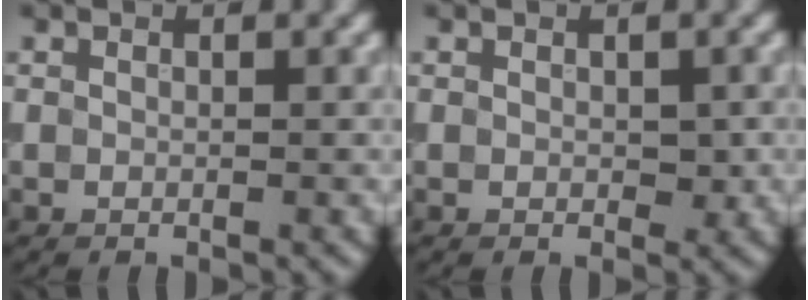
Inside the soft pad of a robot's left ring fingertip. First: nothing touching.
{"total": 1.2, "force": [0.0, 0.7, 1.0], "torque": [-0.010, -0.004, 0.000]}